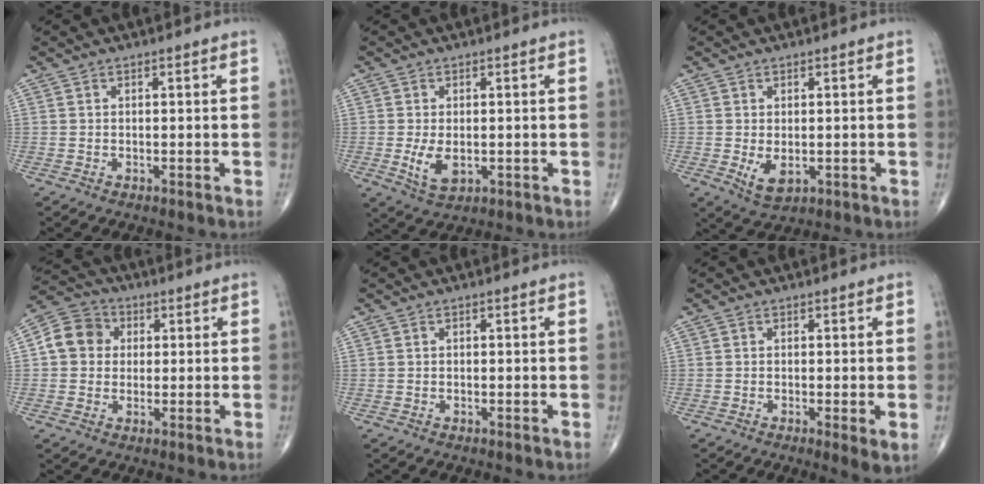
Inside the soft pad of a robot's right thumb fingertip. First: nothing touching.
{"total": 5.2, "force": [-0.8, 2.9, 4.2], "torque": [-0.079, -0.012, -0.007]}
{"total": 4.2, "force": [-0.7, 2.4, 3.4], "torque": [-0.052, -0.010, -0.001]}
{"total": 8.1, "force": [1.1, 7.2, 3.6], "torque": [-0.050, 0.015, 0.006]}
{"total": 0.0}
{"total": 3.3, "force": [-0.8, 0.5, 3.2], "torque": [-0.056, -0.013, -0.017]}